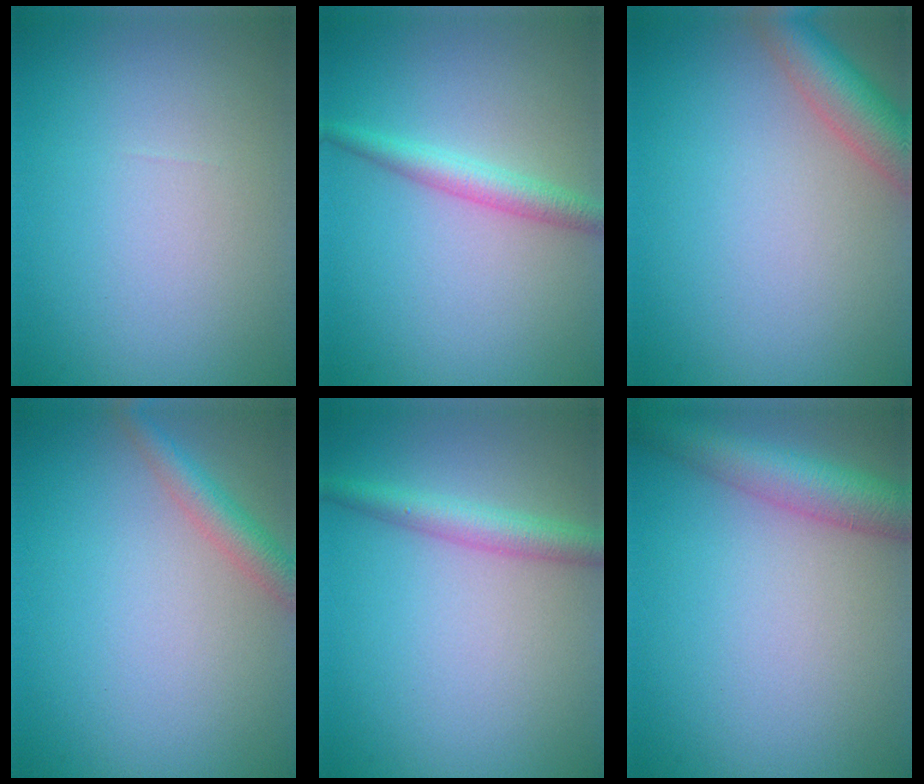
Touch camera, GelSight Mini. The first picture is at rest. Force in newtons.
{"total": 2.5, "press": 2.5, "slide": 0.1}
{"total": 4.8, "press": 4.8, "slide": 0.3}
{"total": 2.7, "press": 2.7, "slide": 0.1}
{"total": 3.0, "press": 3.0, "slide": 0.1}
{"total": 4.9, "press": 4.9, "slide": 0.2}